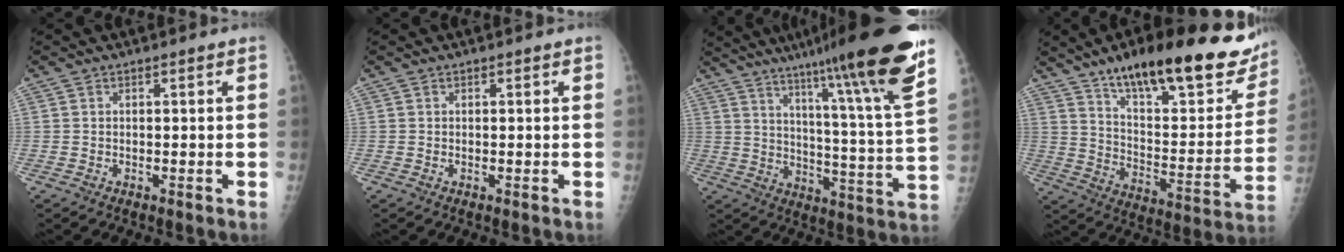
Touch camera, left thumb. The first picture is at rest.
{"total": 0.0}
{"total": 24.8, "force": [17.4, 0.7, 17.7], "torque": [-0.249, -0.081, 0.251]}
{"total": 29.6, "force": [20.0, 9.1, 19.9], "torque": [-0.250, -0.067, 0.291]}